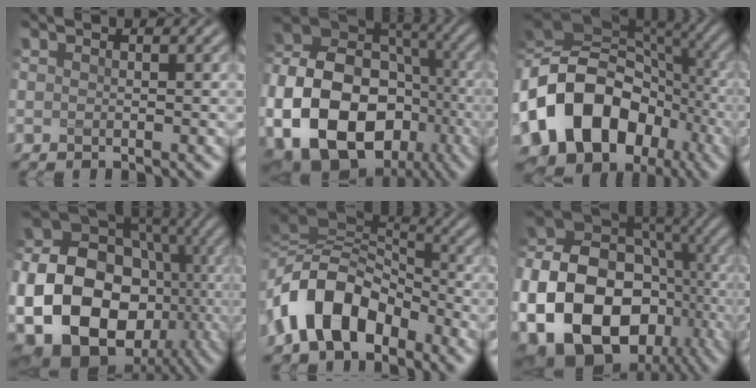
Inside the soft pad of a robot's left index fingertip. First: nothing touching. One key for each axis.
{"total": 17.9, "fx": -5.4, "fy": 13.4, "fz": 10.6, "tx": -0.208, "ty": -0.023, "tz": -0.092}
{"total": 17.5, "fx": -5.3, "fy": 13.6, "fz": 9.7, "tx": -0.206, "ty": 0.009, "tz": -0.106}
{"total": 23.8, "fx": -4.5, "fy": 19.8, "fz": 12.4, "tx": -0.241, "ty": -0.018, "tz": -0.111}
{"total": 9.7, "fx": -3.6, "fy": 6.0, "fz": 6.8, "tx": -0.121, "ty": 0.025, "tz": -0.080}
{"total": 22.3, "fx": -6.1, "fy": 16.9, "fz": 13.2, "tx": -0.251, "ty": -0.022, "tz": -0.110}